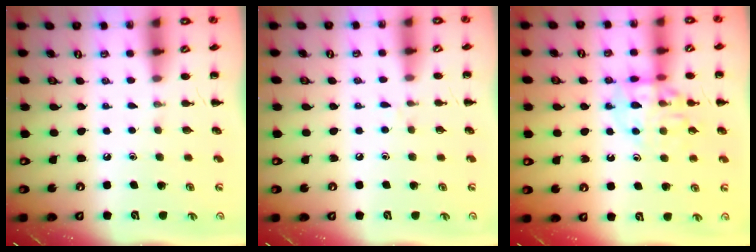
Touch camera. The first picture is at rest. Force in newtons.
{"total": 3.5, "press": 3.2, "slide": 1.4}
{"total": 12.3, "press": 12.1, "slide": 1.7}